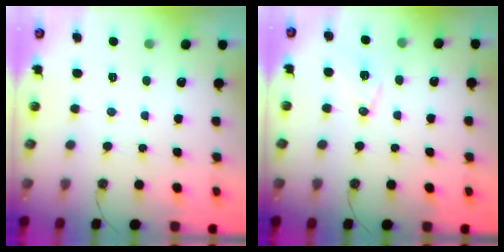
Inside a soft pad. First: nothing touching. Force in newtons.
{"total": 10.0, "press": 9.3, "slide": 3.7}